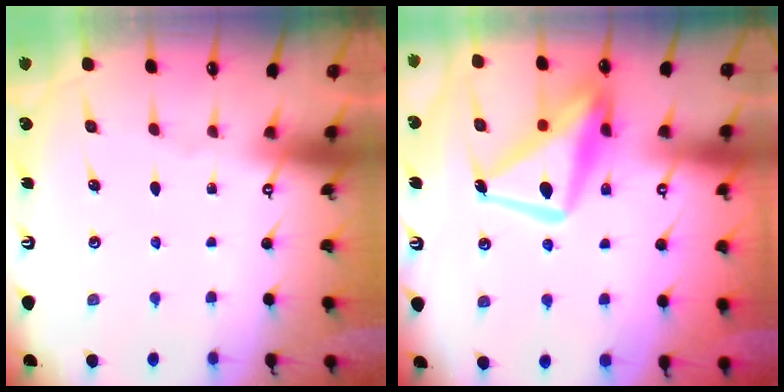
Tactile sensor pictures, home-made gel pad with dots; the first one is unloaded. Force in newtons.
{"total": 15.8, "press": 15.7, "slide": 1.6}